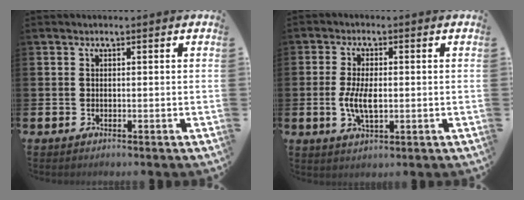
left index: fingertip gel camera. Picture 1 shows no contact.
{"total": 5.1, "force": [-0.3, 2.3, 4.5], "torque": [-0.094, 0.000, -0.010]}